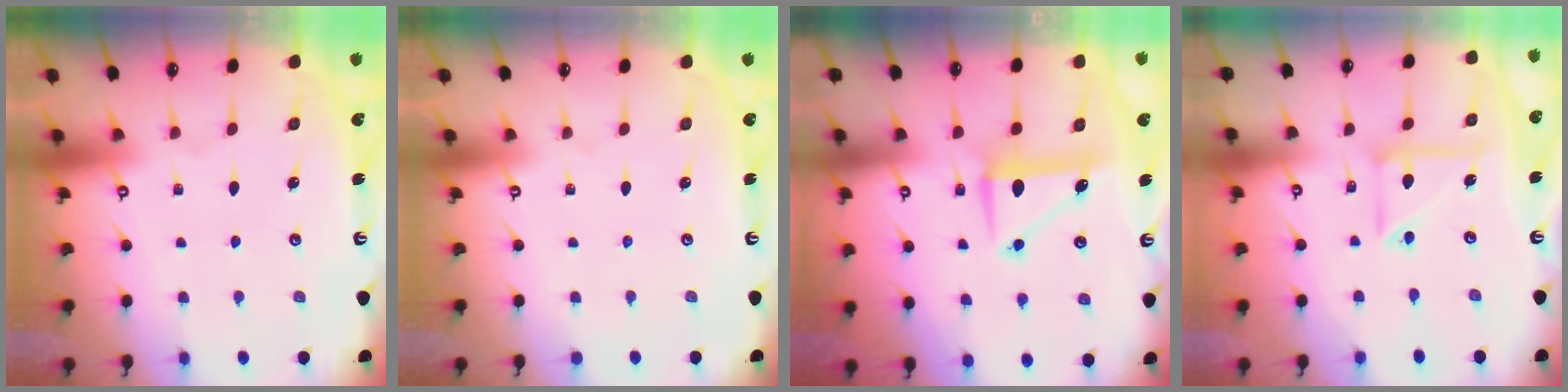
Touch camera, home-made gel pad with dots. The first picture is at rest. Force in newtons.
{"total": 0.0}
{"total": 7.9, "press": 7.8, "slide": 0.9}
{"total": 11.6, "press": 11.5, "slide": 1.3}